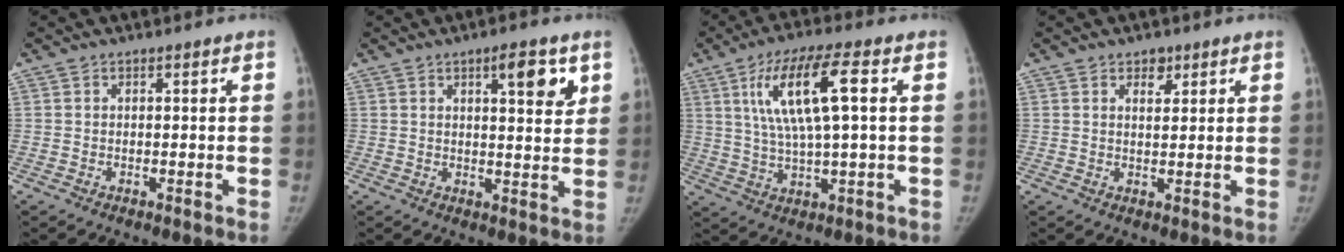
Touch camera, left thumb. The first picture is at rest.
{"total": 7.2, "force": [3.4, 2.3, 6.0], "torque": [-0.064, -0.017, 0.046]}
{"total": 13.2, "force": [3.4, 3.0, 12.4], "torque": [-0.246, 0.009, 0.062]}
{"total": 2.8, "force": [1.6, 1.7, 1.6], "torque": [-0.007, -0.009, 0.025]}